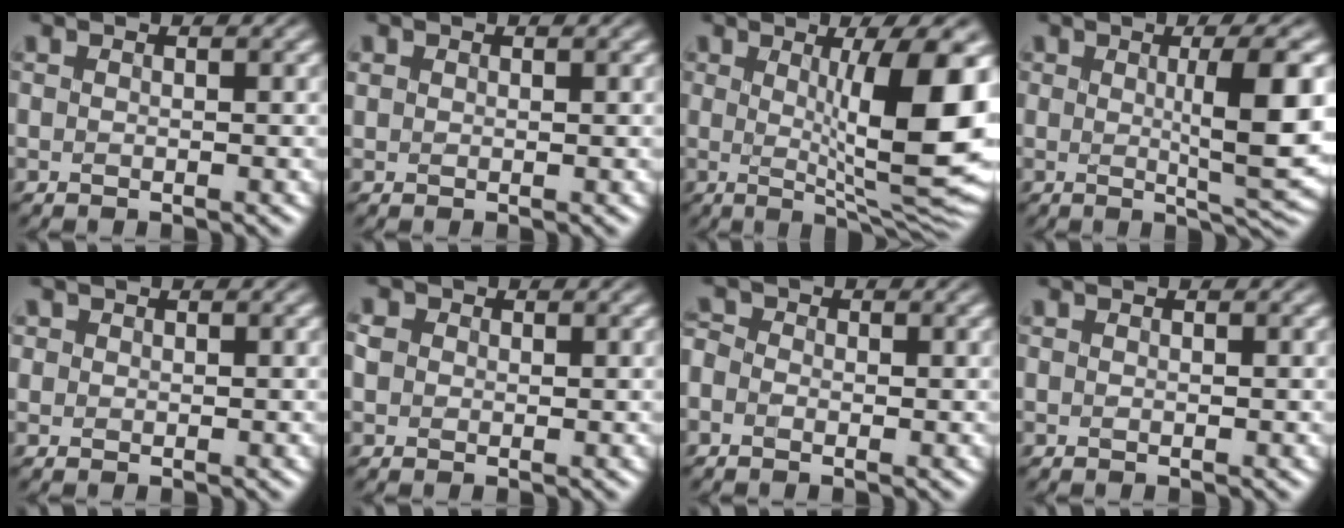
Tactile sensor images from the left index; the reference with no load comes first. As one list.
[{"total": 0.6, "force": [0.1, -0.3, -0.5], "torque": [-0.008, 0.002, 0.020]}, {"total": 10.0, "force": [0.2, 2.0, 9.8], "torque": [-0.154, -0.014, 0.038]}, {"total": 5.6, "force": [-0.4, 0.5, 5.6], "torque": [-0.095, -0.011, 0.025]}, {"total": 0.8, "force": [-0.1, -0.3, -0.7], "torque": [-0.014, -0.004, 0.024]}, {"total": 0.7, "force": [-0.4, 0.5, -0.3], "torque": [-0.025, 0.001, 0.021]}, {"total": 1.5, "force": [-1.3, 0.8, 0.2], "torque": [-0.031, 0.003, -0.004]}, {"total": 0.0}]